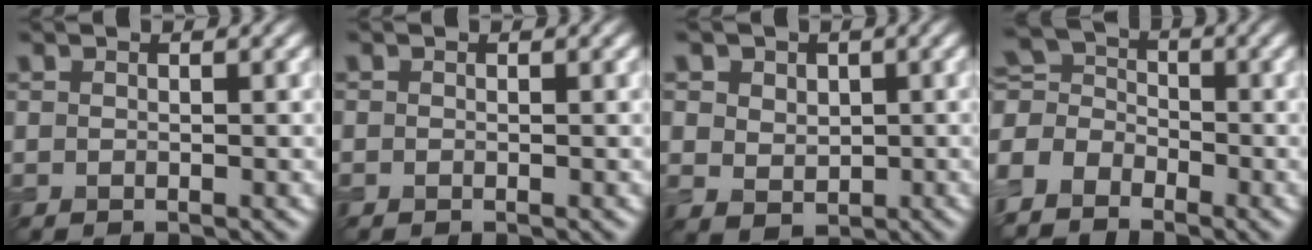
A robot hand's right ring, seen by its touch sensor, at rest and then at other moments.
{"total": 0.0}
{"total": 4.4, "force": [1.6, 3.5, 2.1], "torque": [-0.050, 0.012, 0.018]}
{"total": 4.9, "force": [-3.0, 3.2, 2.2], "torque": [-0.052, 0.005, -0.065]}